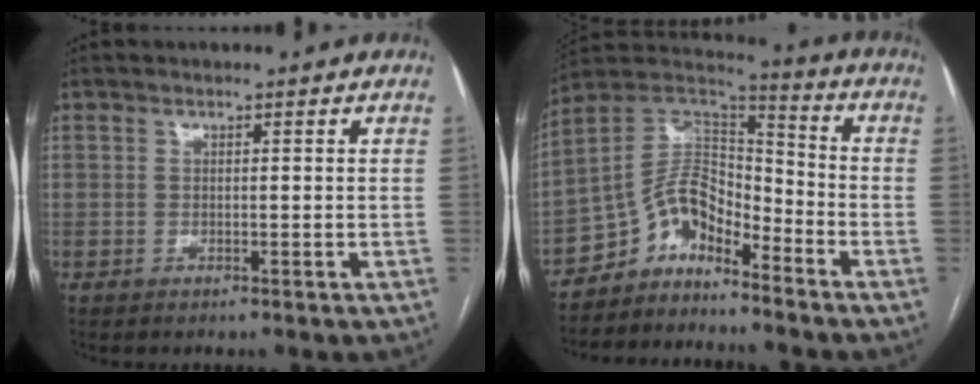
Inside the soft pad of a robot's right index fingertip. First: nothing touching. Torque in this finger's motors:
{"motor_torque": [1.02, -1.02, 0.43, 0.07]}